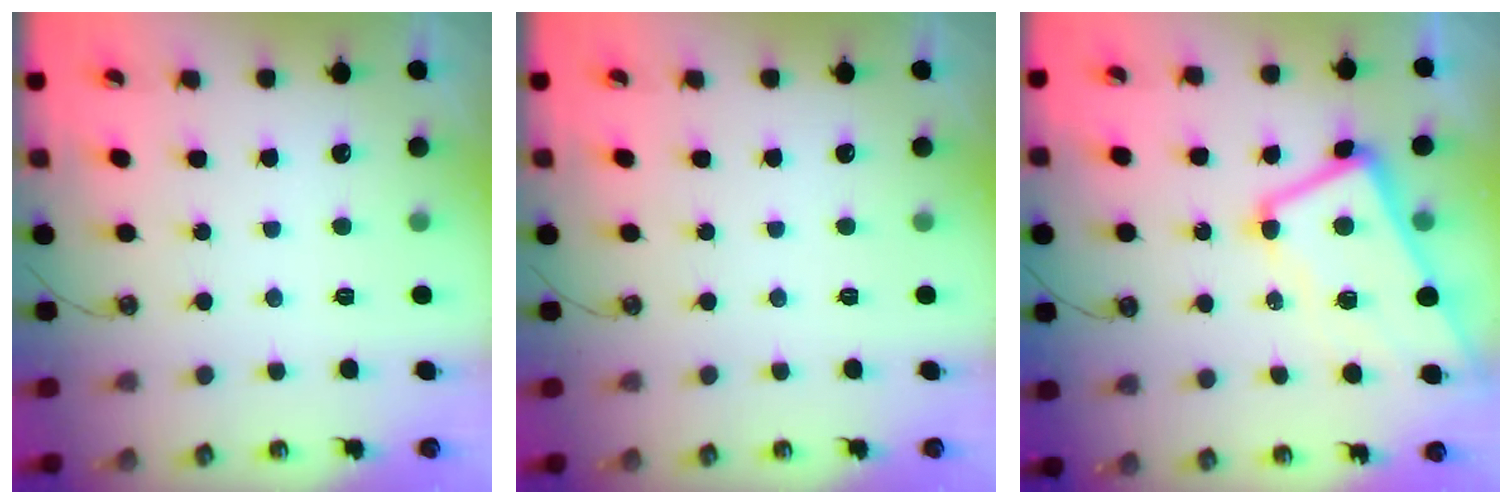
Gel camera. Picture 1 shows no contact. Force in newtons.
{"total": 0.0}
{"total": 4.7, "press": 4.5, "slide": 1.4}